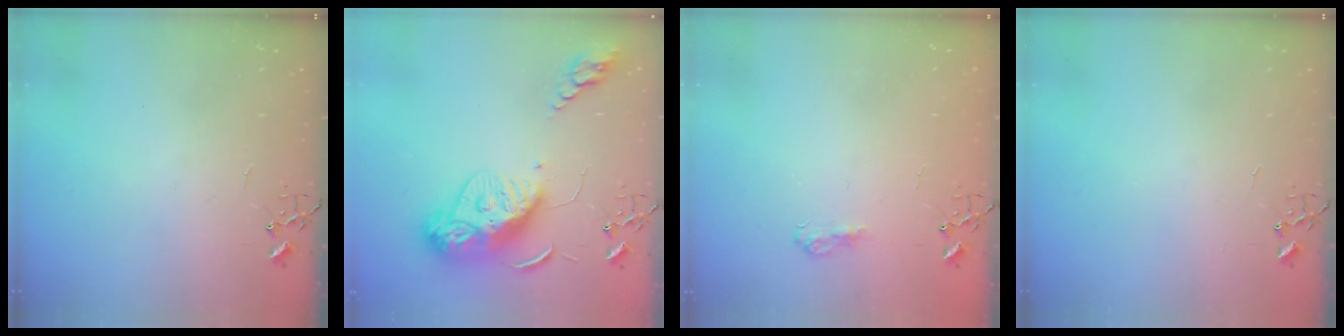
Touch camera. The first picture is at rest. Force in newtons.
{"total": 14.4, "press": 14.4, "slide": 1.3}
{"total": 7.9, "press": 7.8, "slide": 0.8}
{"total": 0.0}